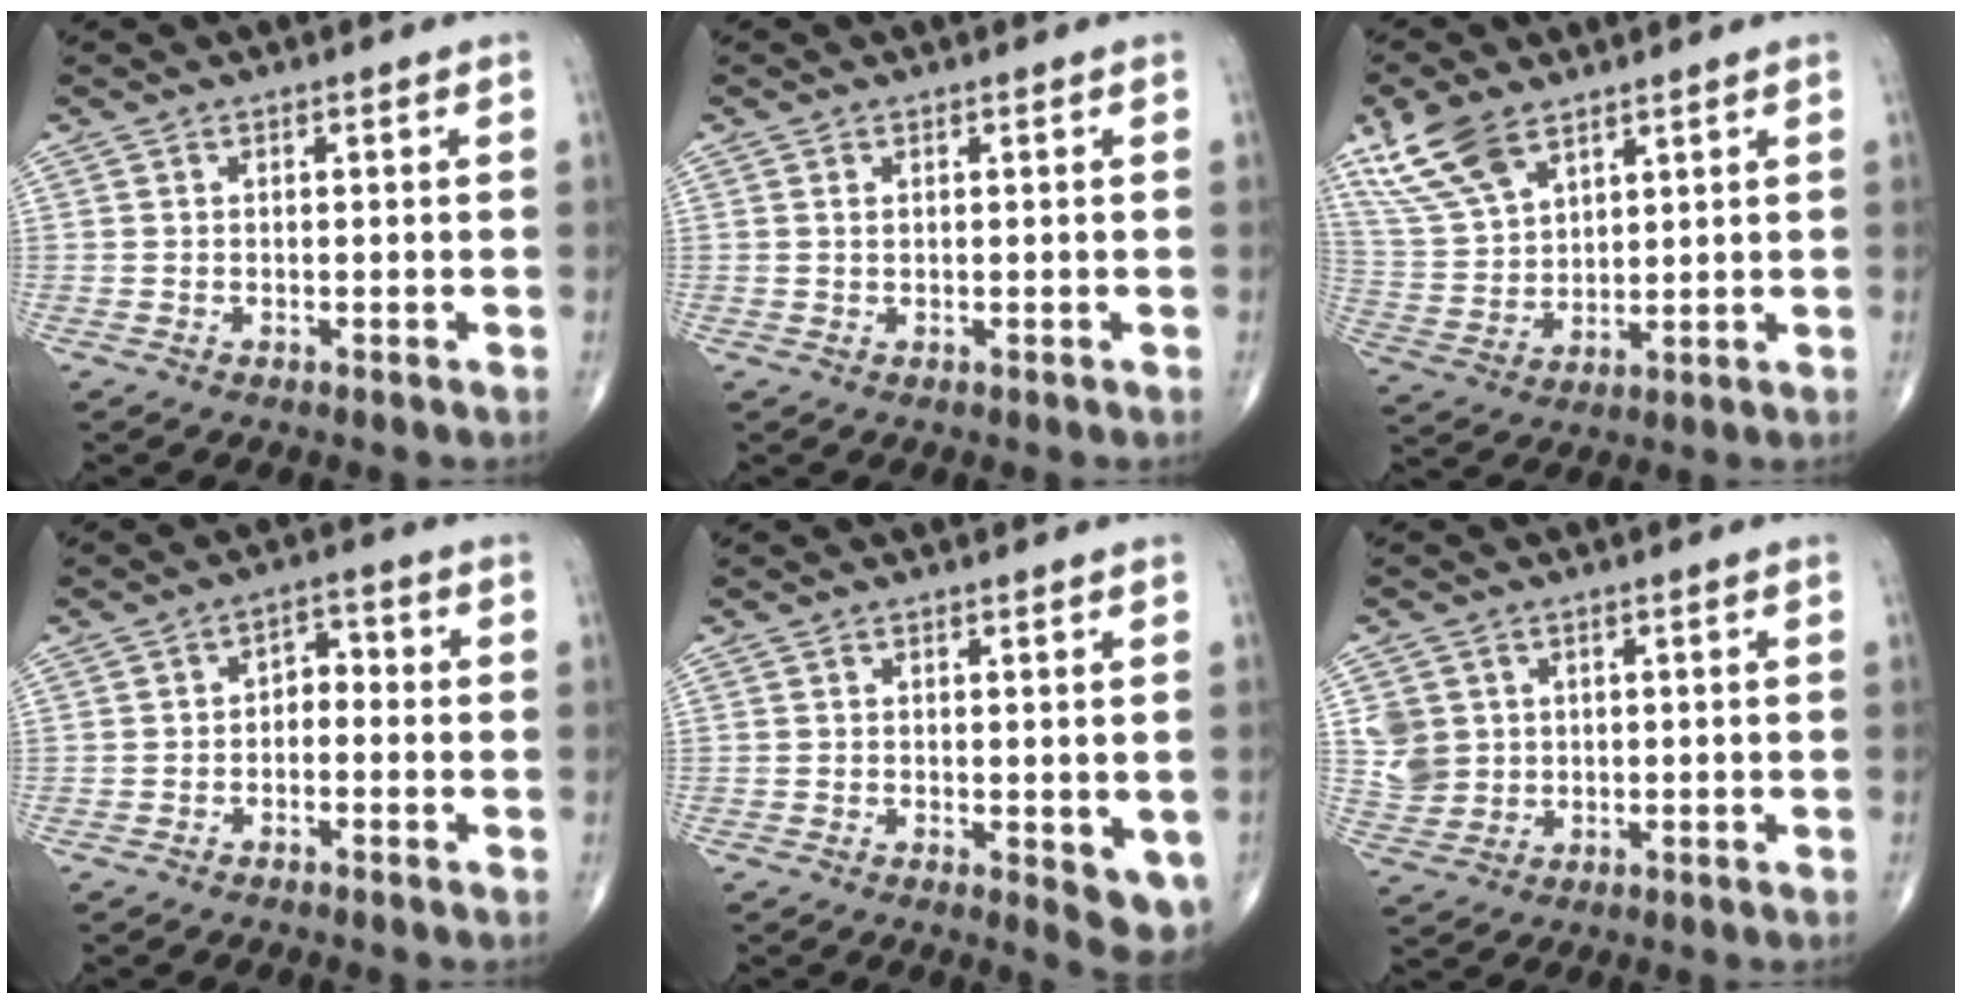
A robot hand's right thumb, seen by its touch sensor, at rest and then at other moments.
{"total": 0.6, "force": [0.2, 0.3, 0.5], "torque": [-0.011, 0.001, 0.005]}
{"total": 11.8, "force": [7.7, 5.8, 6.8], "torque": [-0.130, -0.021, 0.162]}
{"total": 3.6, "force": [-0.9, 2.4, 2.5], "torque": [-0.022, 0.025, -0.026]}
{"total": 5.3, "force": [-0.6, 2.3, 4.7], "torque": [-0.043, -0.012, -0.005]}
{"total": 5.7, "force": [1.3, 5.2, 1.8], "torque": [-0.017, -0.004, 0.035]}